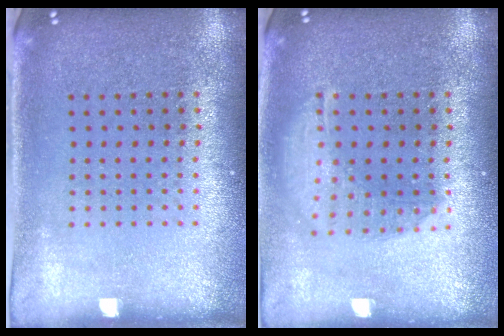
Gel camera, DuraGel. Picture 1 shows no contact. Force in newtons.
{"total": 1.5, "press": 1.3, "slide": 0.7}